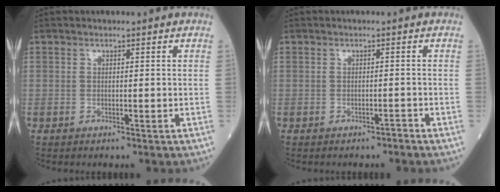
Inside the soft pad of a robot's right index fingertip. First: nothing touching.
{"total": 0.6, "force": [-0.6, 0.2, 0.2], "torque": [0.002, 0.001, -0.010]}